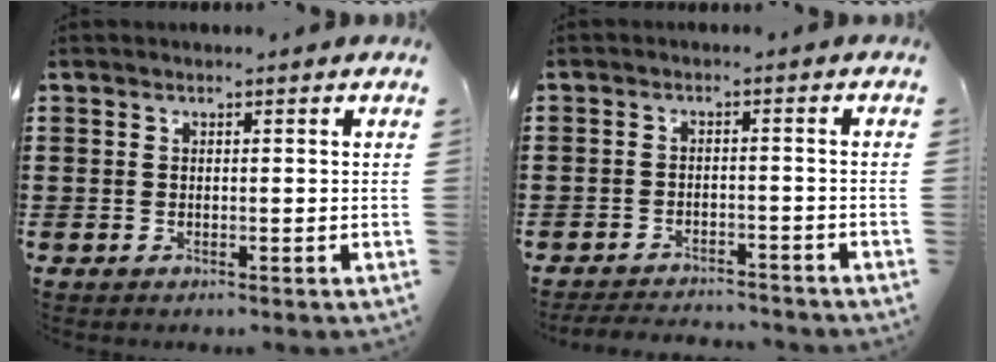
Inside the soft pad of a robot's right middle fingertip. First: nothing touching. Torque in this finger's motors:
{"motor_torque": [0.15, -0.79, -0.14, -0.04]}